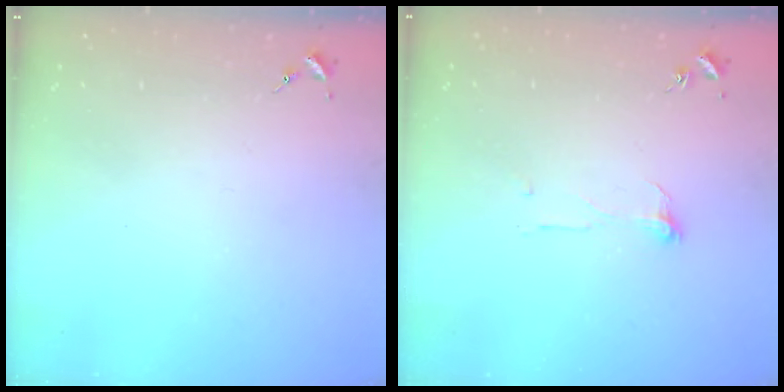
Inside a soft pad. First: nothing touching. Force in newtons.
{"total": 5.5, "press": 5.5, "slide": 0.6}